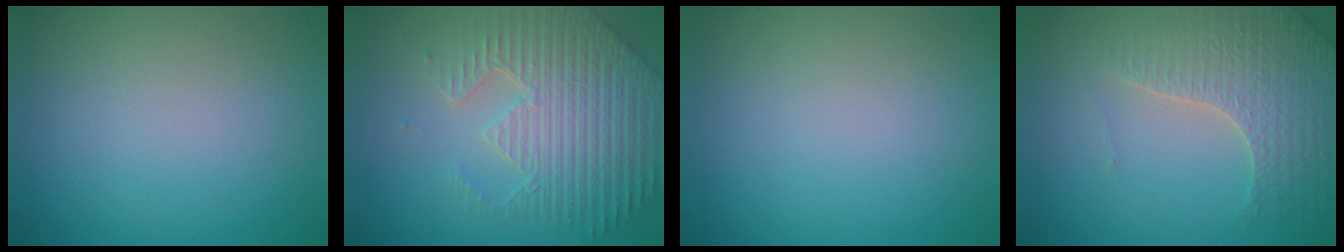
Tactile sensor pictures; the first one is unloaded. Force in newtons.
{"total": 6.7, "press": 5.3, "slide": 4.2}
{"total": 0.0}
{"total": 4.0, "press": 3.9, "slide": 1.1}